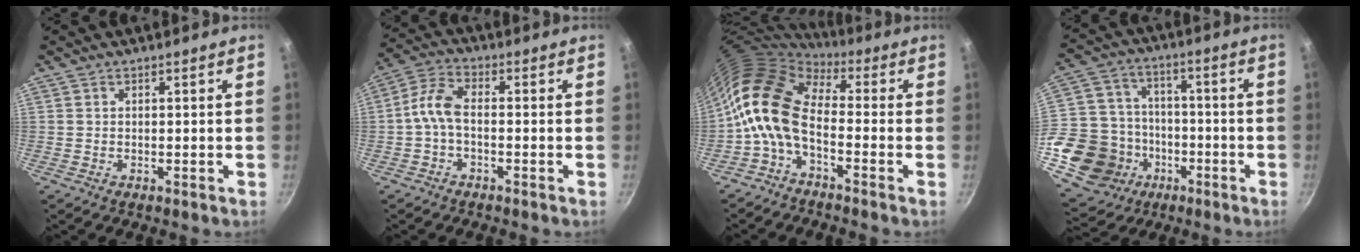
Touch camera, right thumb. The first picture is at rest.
{"total": 5.9, "force": [-1.5, 3.0, 4.8], "torque": [-0.107, 0.030, -0.040]}
{"total": 11.2, "force": [-1.7, 6.3, 9.1], "torque": [-0.163, 0.028, -0.049]}
{"total": 22.7, "force": [-7.6, 18.9, 10.0], "torque": [-0.203, 0.047, -0.112]}